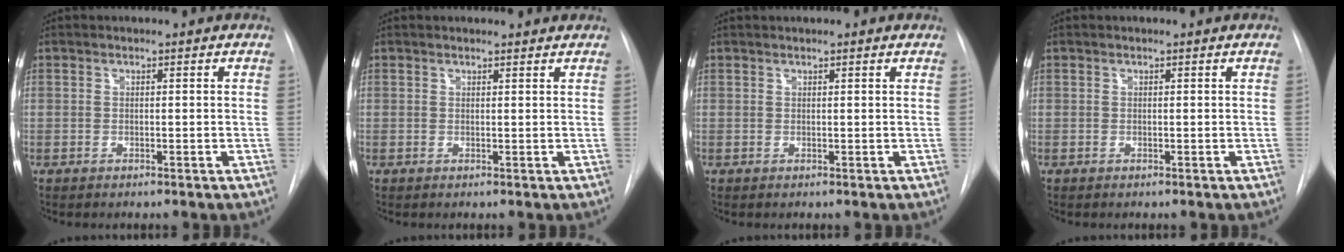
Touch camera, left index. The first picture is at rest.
{"total": 3.1, "force": [3.0, 0.6, 0.4], "torque": [-0.009, 0.009, 0.028]}
{"total": 1.6, "force": [1.3, 0.1, 0.8], "torque": [-0.011, 0.016, 0.016]}
{"total": 0.0}